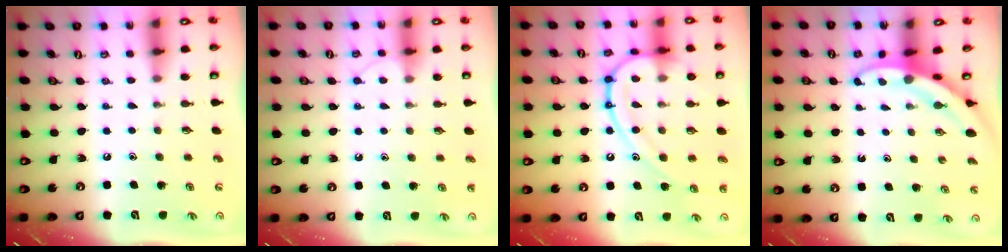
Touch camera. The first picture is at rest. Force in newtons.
{"total": 5.7, "press": 5.6, "slide": 0.6}
{"total": 15.6, "press": 15.6, "slide": 0.9}
{"total": 3.3, "press": 3.3, "slide": 0.2}